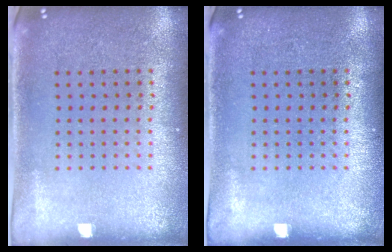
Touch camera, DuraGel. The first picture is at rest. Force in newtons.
{"total": 0.0}